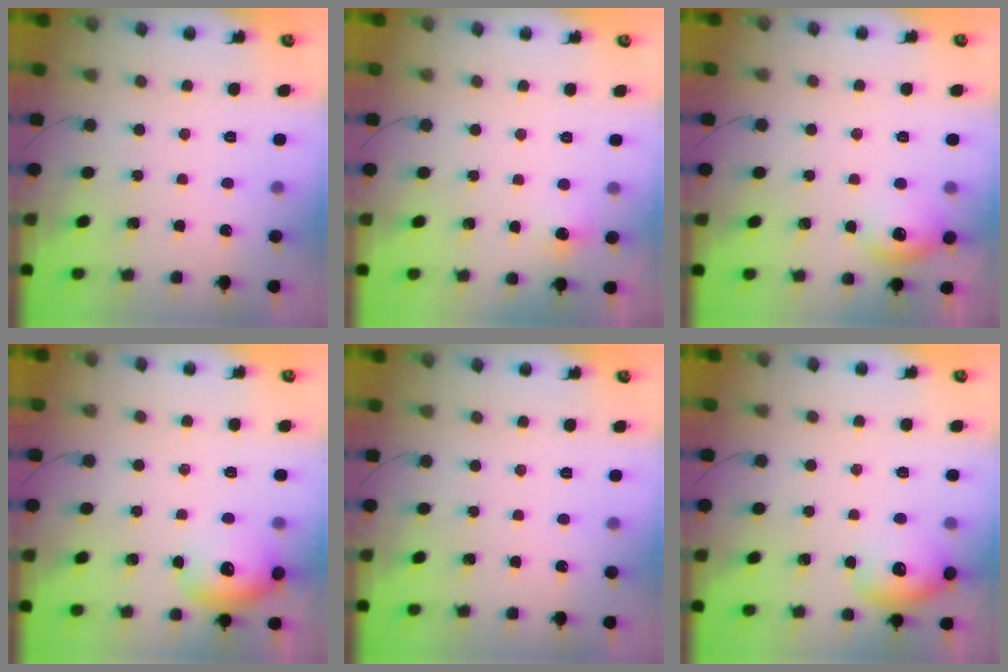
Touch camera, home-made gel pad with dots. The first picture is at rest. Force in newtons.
{"total": 4.5, "press": 4.1, "slide": 1.8}
{"total": 9.1, "press": 9.0, "slide": 1.3}
{"total": 12.7, "press": 12.6, "slide": 1.7}
{"total": 0.0}
{"total": 11.5, "press": 11.4, "slide": 1.3}